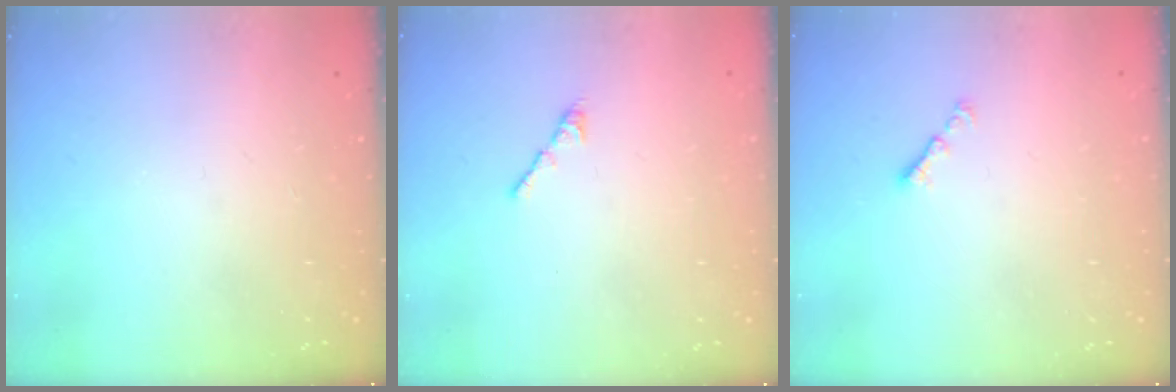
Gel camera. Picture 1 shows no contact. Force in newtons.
{"total": 2.7, "press": 2.6, "slide": 0.7}
{"total": 1.3, "press": 1.2, "slide": 0.5}